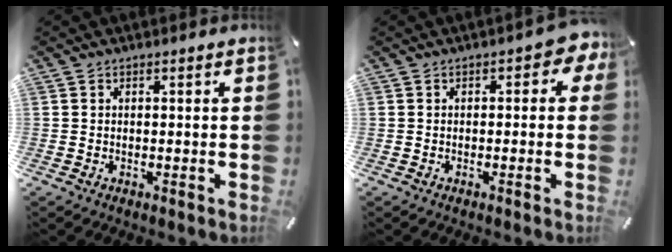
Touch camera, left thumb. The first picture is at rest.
{"total": 3.1, "force": [0.0, 1.8, 2.5], "torque": [-0.032, 0.004, -0.005]}